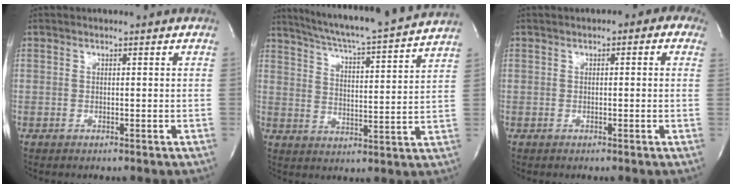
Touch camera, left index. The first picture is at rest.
{"total": 18.4, "force": [16.8, -0.8, 7.4], "torque": [-0.128, -0.022, 0.234]}
{"total": 2.9, "force": [1.0, 1.4, 2.3], "torque": [-0.021, 0.013, 0.001]}